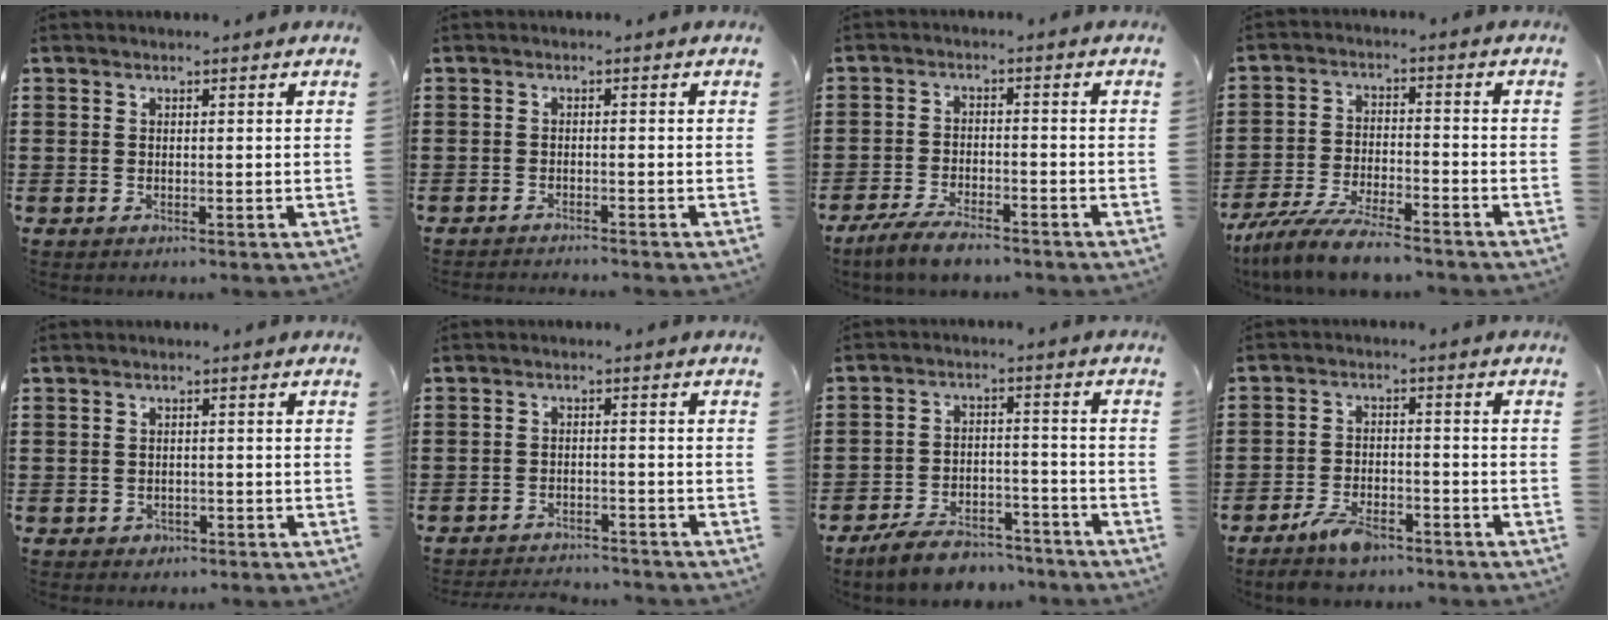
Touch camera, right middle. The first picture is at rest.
{"total": 1.2, "force": [-1.2, -0.1, 0.1], "torque": [-0.004, 0.001, -0.025]}
{"total": 4.8, "force": [-4.2, 0.9, 2.2], "torque": [-0.048, -0.001, -0.083]}
{"total": 7.3, "force": [-6.6, 0.6, 3.1], "torque": [-0.070, -0.003, -0.128]}
{"total": 0.7, "force": [-0.5, 0.5, 0.1], "torque": [-0.005, 0.002, -0.011]}
{"total": 2.7, "force": [-2.7, 0.2, 0.0], "torque": [-0.007, -0.002, -0.058]}
{"total": 6.6, "force": [-6.1, 1.6, 1.9], "torque": [-0.036, 0.013, -0.119]}
{"total": 5.2, "force": [-4.1, 1.7, 2.6], "torque": [-0.055, 0.005, -0.080]}